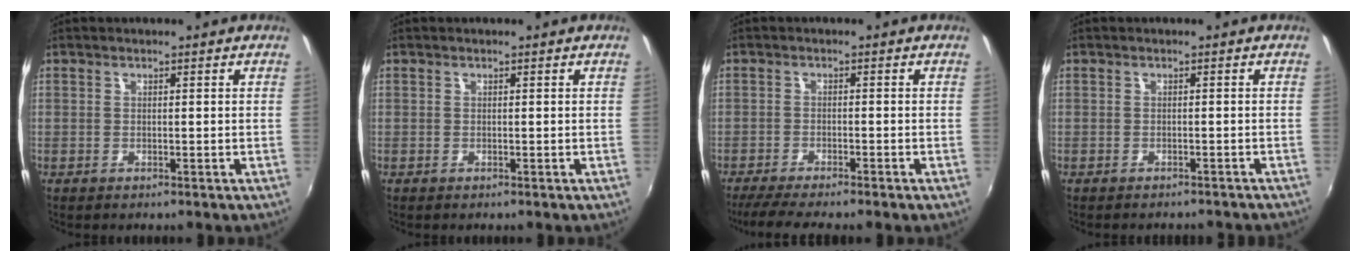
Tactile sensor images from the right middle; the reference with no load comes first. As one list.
[{"total": 0.0}, {"total": 6.7, "force": [-5.8, -0.2, 3.4], "torque": [-0.081, -0.017, -0.094]}, {"total": 5.5, "force": [-5.0, 1.4, 1.9], "torque": [-0.038, -0.011, -0.061]}]